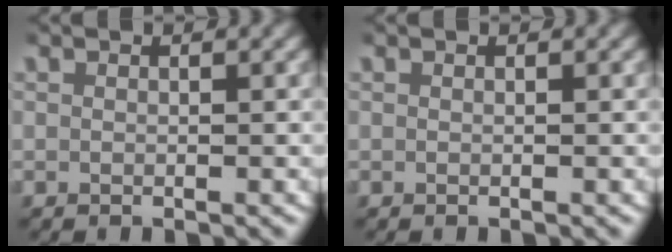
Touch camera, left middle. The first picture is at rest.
{"total": 0.0}